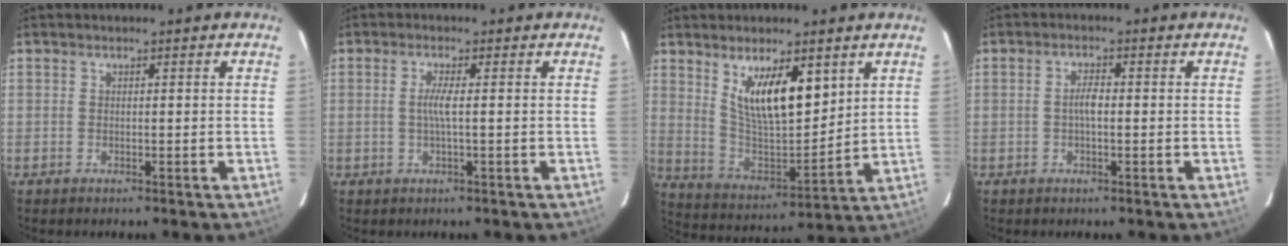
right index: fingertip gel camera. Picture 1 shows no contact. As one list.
[{"total": 2.5, "force": [-0.2, -0.3, 2.5], "torque": [-0.048, 0.000, -0.005]}, {"total": 13.6, "force": [6.6, 4.9, 10.9], "torque": [-0.189, -0.008, 0.137]}, {"total": 2.4, "force": [-0.3, 0.7, 2.3], "torque": [-0.045, 0.005, -0.005]}]